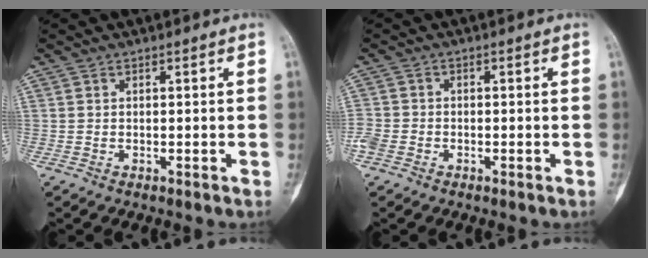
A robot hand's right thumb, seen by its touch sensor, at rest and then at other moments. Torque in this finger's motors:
{"motor_torque": [0.58, 0.05, 0.14, -0.28, -0.02]}